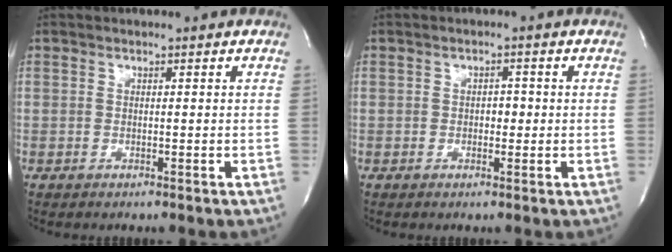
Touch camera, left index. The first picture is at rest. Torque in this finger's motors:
{"motor_torque": [-0.28, 0.22, -0.08, -0.01]}